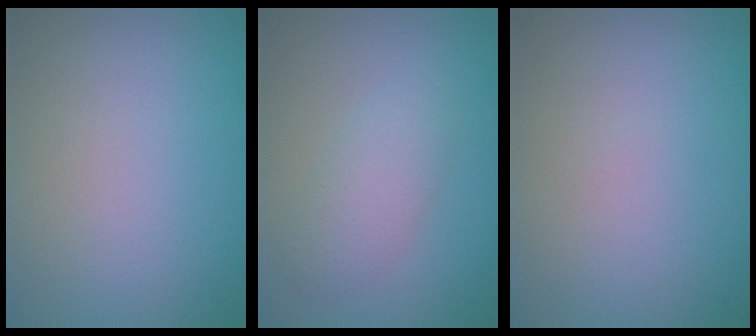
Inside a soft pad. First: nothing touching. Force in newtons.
{"total": 2.9, "press": 2.9, "slide": 0.0}
{"total": 0.0}